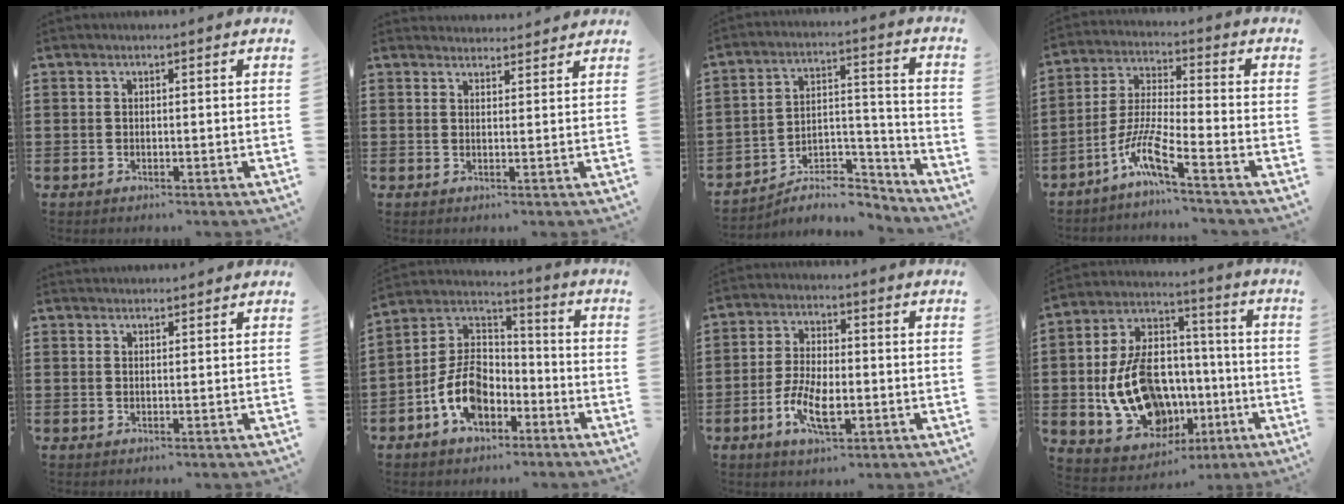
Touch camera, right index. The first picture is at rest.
{"total": 2.3, "force": [2.2, 0.0, -0.4], "torque": [0.003, -0.003, 0.044]}
{"total": 6.5, "force": [-5.8, 2.3, 2.1], "torque": [-0.031, 0.016, -0.110]}
{"total": 8.1, "force": [-5.5, 0.8, 5.9], "torque": [-0.137, -0.013, -0.112]}
{"total": 1.3, "force": [1.3, -0.1, -0.4], "torque": [0.005, 0.002, 0.026]}
{"total": 10.1, "force": [-4.5, 6.3, 6.5], "torque": [-0.161, 0.006, -0.090]}
{"total": 7.2, "force": [-2.6, 3.0, 6.1], "torque": [-0.132, -0.006, -0.050]}
{"total": 15.1, "force": [-2.6, 10.8, 10.3], "torque": [-0.228, 0.006, -0.041]}